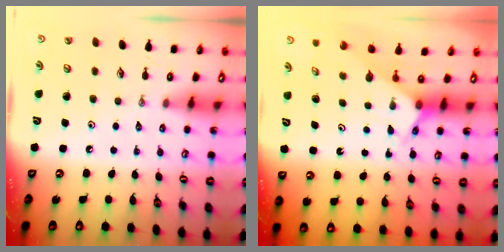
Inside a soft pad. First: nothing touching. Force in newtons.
{"total": 2.5, "press": 2.5, "slide": 0.1}